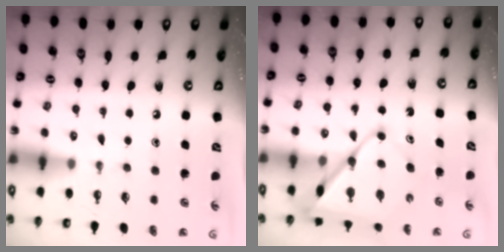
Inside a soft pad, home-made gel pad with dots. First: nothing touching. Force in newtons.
{"total": 11.3, "press": 11.3, "slide": 1.0}